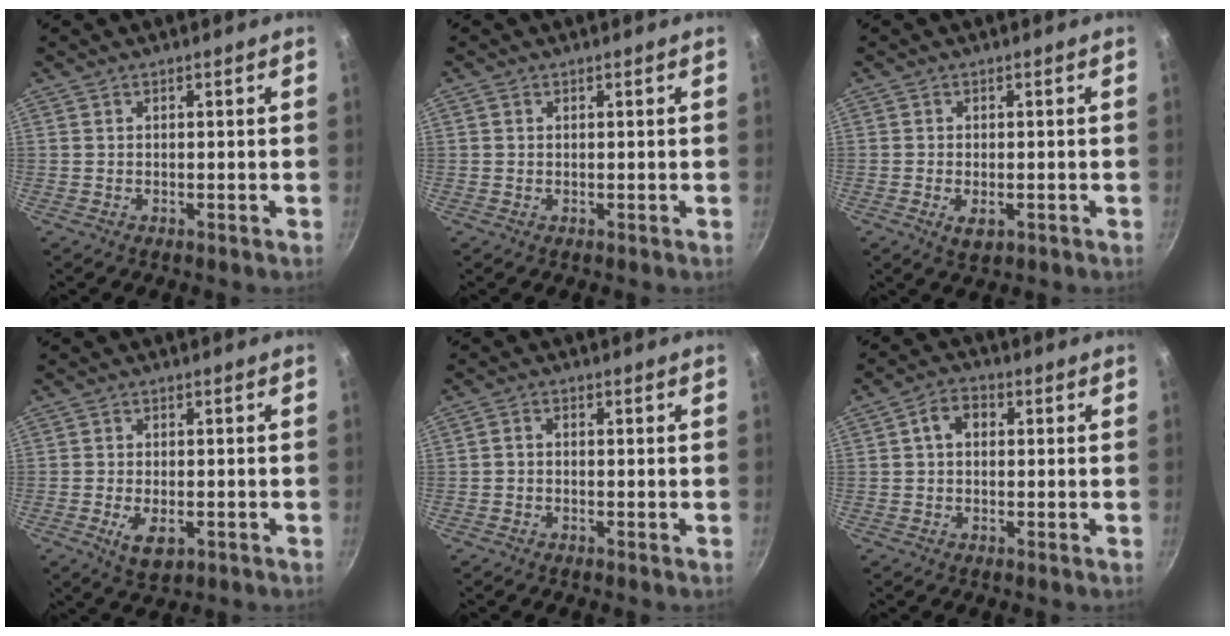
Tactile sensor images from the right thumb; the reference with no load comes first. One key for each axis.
{"total": 0.6, "fx": 0.2, "fy": 0.6, "fz": 0.2, "tx": -0.003, "ty": 0.001, "tz": 0.001}
{"total": 3.4, "fx": -1.1, "fy": 1.8, "fz": 2.6, "tx": -0.042, "ty": -0.004, "tz": -0.015}
{"total": 5.7, "fx": -1.9, "fy": 3.0, "fz": 4.4, "tx": -0.072, "ty": -0.001, "tz": -0.026}
{"total": 1.5, "fx": -0.7, "fy": 1.0, "fz": 0.9, "tx": -0.020, "ty": 0.010, "tz": -0.017}
{"total": 4.8, "fx": 0.8, "fy": 3.5, "fz": 3.2, "tx": -0.040, "ty": 0.012, "tz": 0.004}